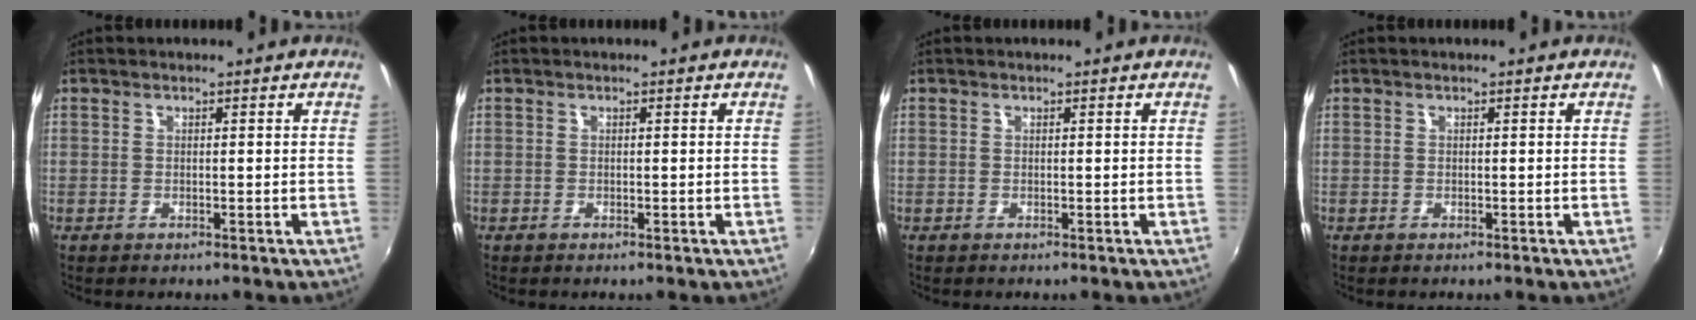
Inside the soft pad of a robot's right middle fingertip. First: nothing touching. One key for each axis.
{"total": 0.0}
{"total": 0.0}
{"total": 0.0}